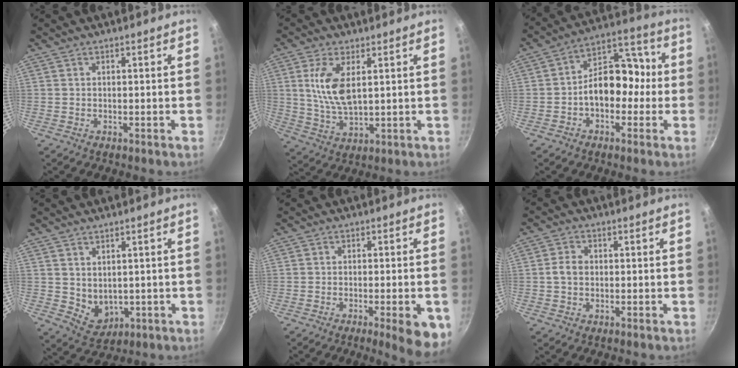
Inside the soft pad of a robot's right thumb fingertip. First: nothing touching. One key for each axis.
{"total": 9.3, "fx": 2.3, "fy": 4.2, "fz": 8.0, "tx": -0.162, "ty": -0.014, "tz": 0.053}
{"total": 12.8, "fx": -1.4, "fy": 8.4, "fz": 9.5, "tx": -0.113, "ty": 0.048, "tz": -0.035}
{"total": 4.9, "fx": 0.4, "fy": 3.7, "fz": 3.3, "tx": -0.038, "ty": -0.014, "tz": 0.028}
{"total": 8.7, "fx": -3.8, "fy": 1.9, "fz": 7.6, "tx": -0.090, "ty": -0.001, "tz": -0.047}
{"total": 3.2, "fx": -0.1, "fy": 2.5, "fz": 2.0, "tx": -0.036, "ty": 0.008, "tz": -0.005}